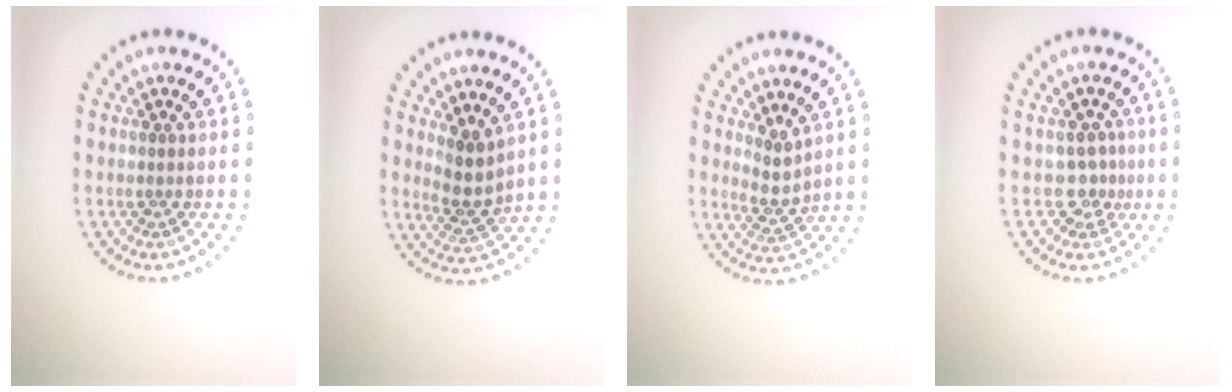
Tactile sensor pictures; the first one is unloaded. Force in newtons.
{"total": 2.6, "press": 2.0, "slide": 1.7}
{"total": 2.1, "press": 1.5, "slide": 1.4}
{"total": 2.1, "press": 1.4, "slide": 1.5}